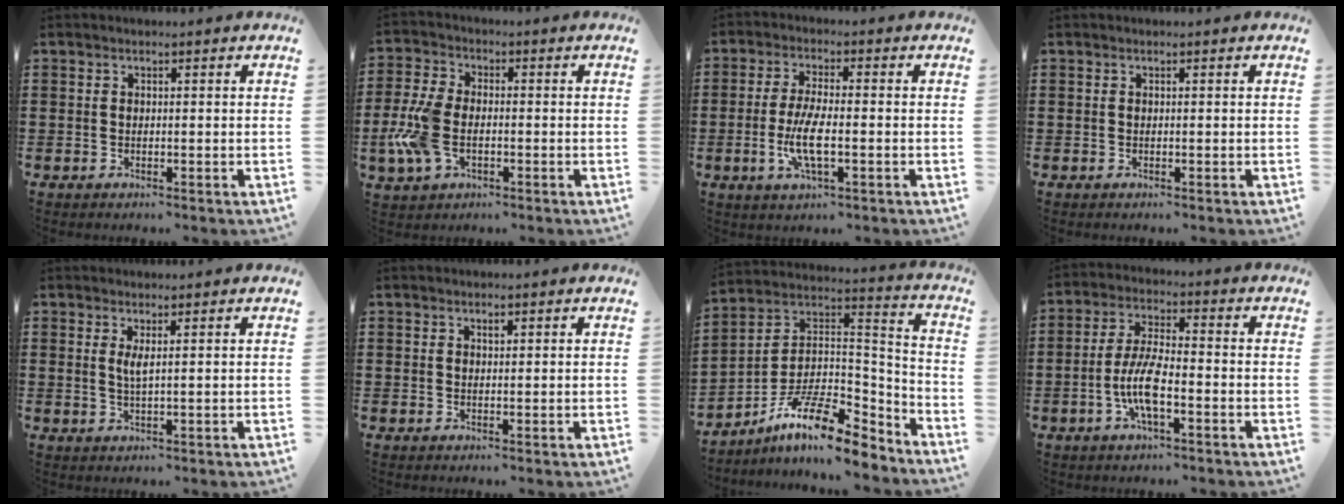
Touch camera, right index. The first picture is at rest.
{"total": 7.7, "force": [-1.9, 4.5, 5.9], "torque": [-0.151, -0.003, -0.042]}
{"total": 6.5, "force": [-1.8, 1.7, 6.0], "torque": [-0.134, -0.011, -0.039]}
{"total": 0.0}
{"total": 1.8, "force": [0.7, 0.0, 1.7], "torque": [-0.036, -0.002, 0.011]}
{"total": 0.6, "force": [0.4, 0.3, 0.3], "torque": [-0.006, 0.002, 0.008]}
{"total": 13.1, "force": [-9.6, 3.8, 8.1], "torque": [-0.152, 0.024, -0.180]}
{"total": 7.4, "force": [-2.4, 2.1, 6.6], "torque": [-0.152, -0.011, -0.053]}